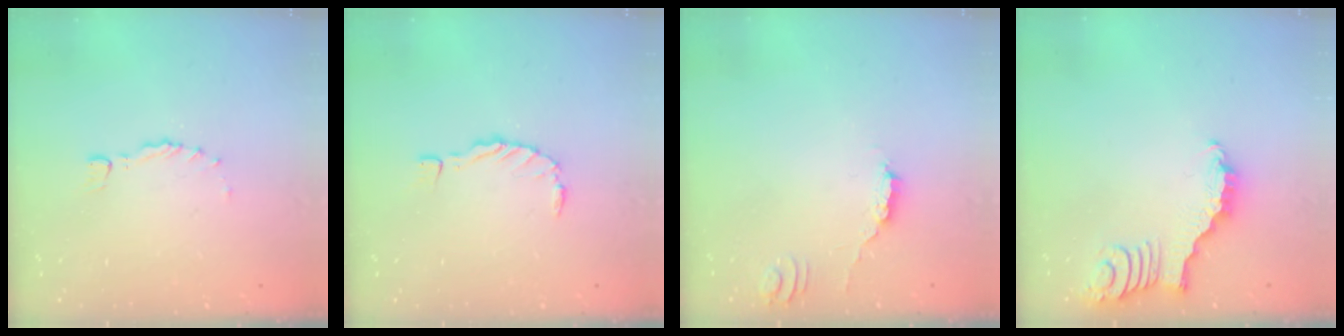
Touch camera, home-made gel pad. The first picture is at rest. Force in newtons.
{"total": 0.0}
{"total": 2.9, "press": 2.8, "slide": 0.4}
{"total": 2.9, "press": 2.8, "slide": 0.4}